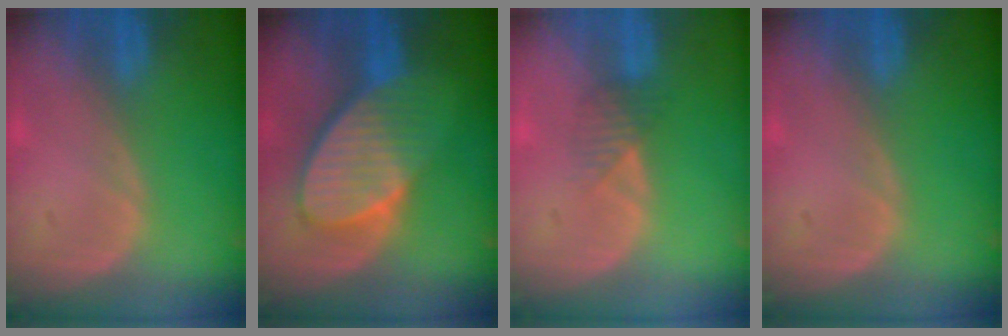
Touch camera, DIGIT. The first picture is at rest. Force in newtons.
{"total": 8.9, "press": 8.0, "slide": 3.9}
{"total": 2.3, "press": 2.1, "slide": 1.0}
{"total": 0.0}